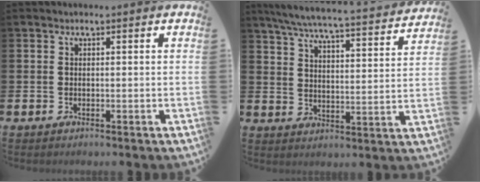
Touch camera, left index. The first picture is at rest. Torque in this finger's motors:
{"motor_torque": [0.84, -1.30, 0.48, 0.21]}